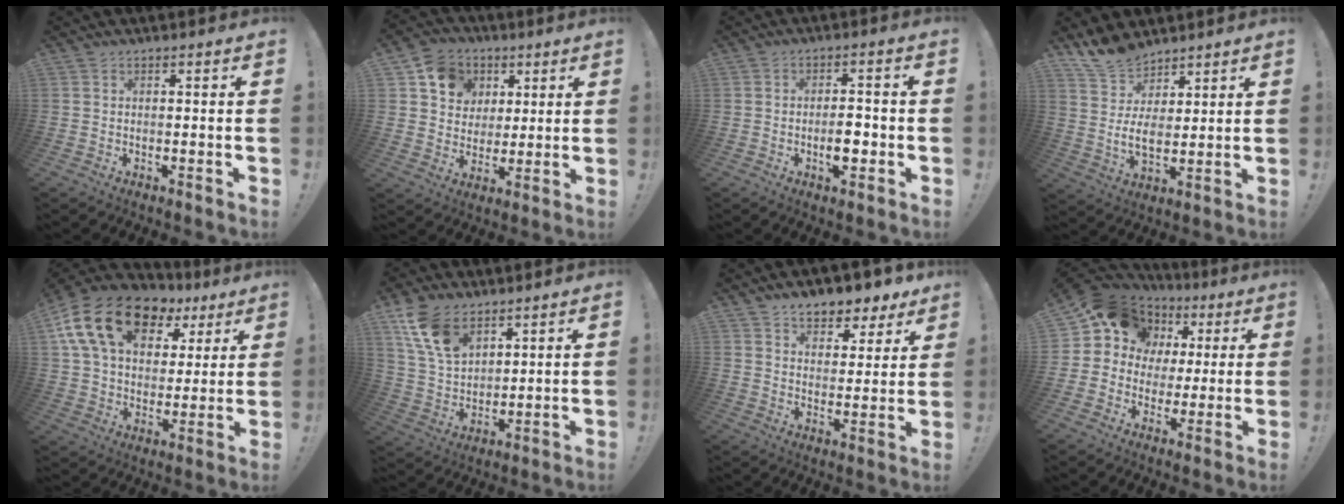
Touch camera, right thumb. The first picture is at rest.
{"total": 11.8, "force": [4.7, 10.2, 3.7], "torque": [-0.051, -0.017, 0.094]}
{"total": 5.6, "force": [-1.6, 2.8, 4.6], "torque": [-0.066, 0.005, -0.029]}
{"total": 10.3, "force": [7.1, 5.5, 5.1], "torque": [-0.091, -0.048, 0.140]}
{"total": 20.4, "force": [10.1, 12.5, 12.6], "torque": [-0.209, -0.037, 0.185]}
{"total": 13.2, "force": [8.1, 7.6, 7.2], "torque": [-0.148, -0.032, 0.159]}
{"total": 7.9, "force": [6.5, 3.8, 2.3], "torque": [-0.025, -0.054, 0.119]}
{"total": 12.7, "force": [5.5, 10.6, 4.3], "torque": [-0.062, -0.030, 0.114]}